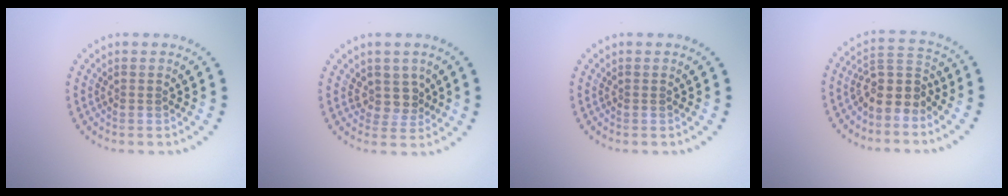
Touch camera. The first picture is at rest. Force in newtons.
{"total": 2.2, "press": 1.6, "slide": 1.5}
{"total": 0.0}
{"total": 3.5, "press": 2.9, "slide": 2.1}